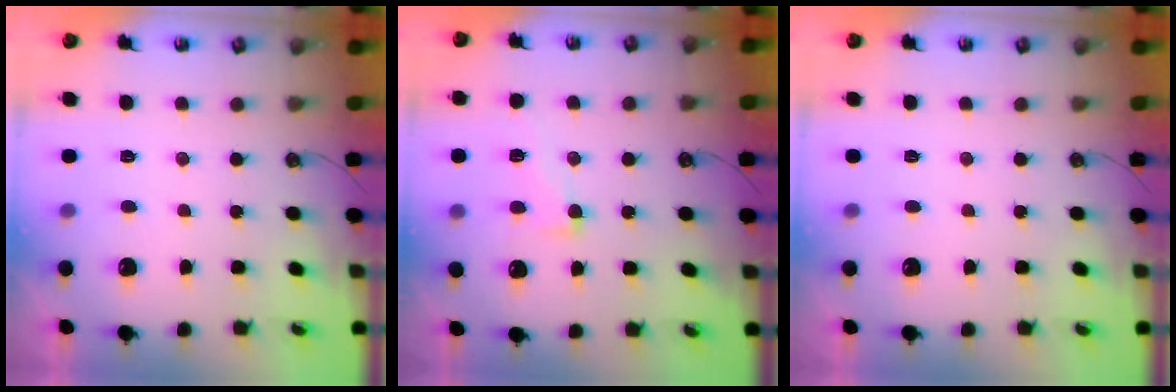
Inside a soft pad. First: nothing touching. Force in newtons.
{"total": 2.1, "press": 1.2, "slide": 1.8}
{"total": 0.0}